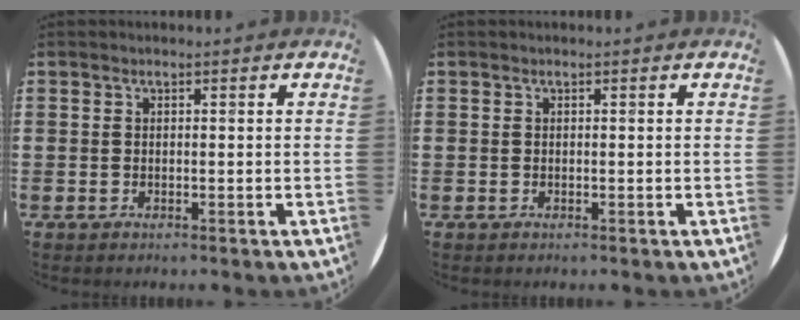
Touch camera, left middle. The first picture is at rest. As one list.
[{"total": 0.0}]